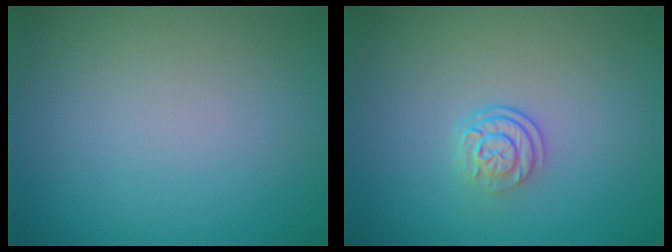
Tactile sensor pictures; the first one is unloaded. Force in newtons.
{"total": 2.5, "press": 1.8, "slide": 1.7}